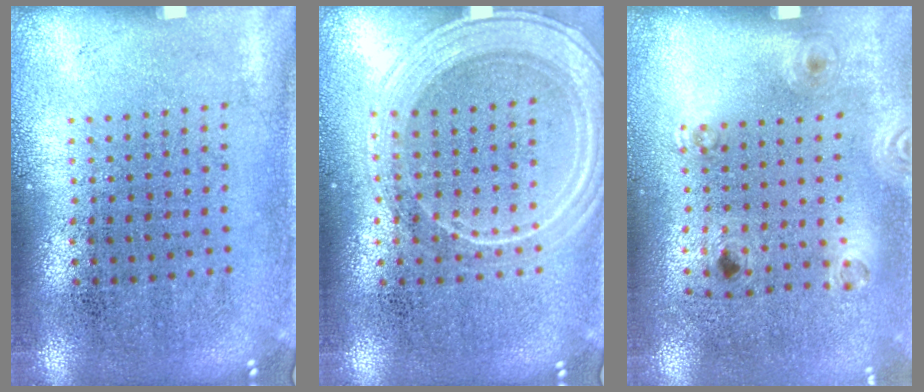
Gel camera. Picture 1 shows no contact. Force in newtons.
{"total": 1.9, "press": 1.8, "slide": 0.3}
{"total": 1.3, "press": 0.9, "slide": 1.0}